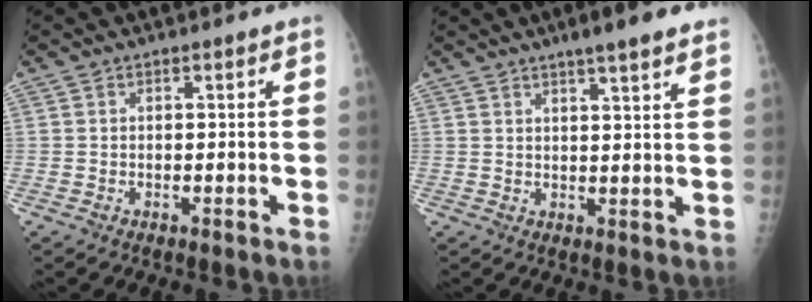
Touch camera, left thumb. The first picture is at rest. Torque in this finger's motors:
{"motor_torque": [1.77, 0.48, 0.40, -0.38, 0.15]}